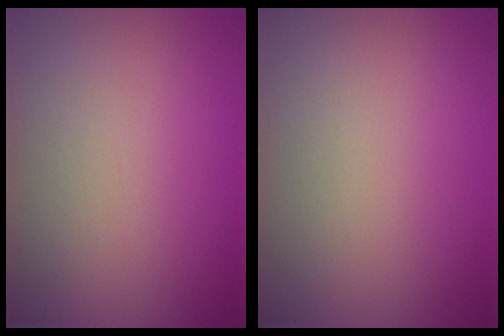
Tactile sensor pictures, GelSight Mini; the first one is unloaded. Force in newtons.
{"total": 0.0}